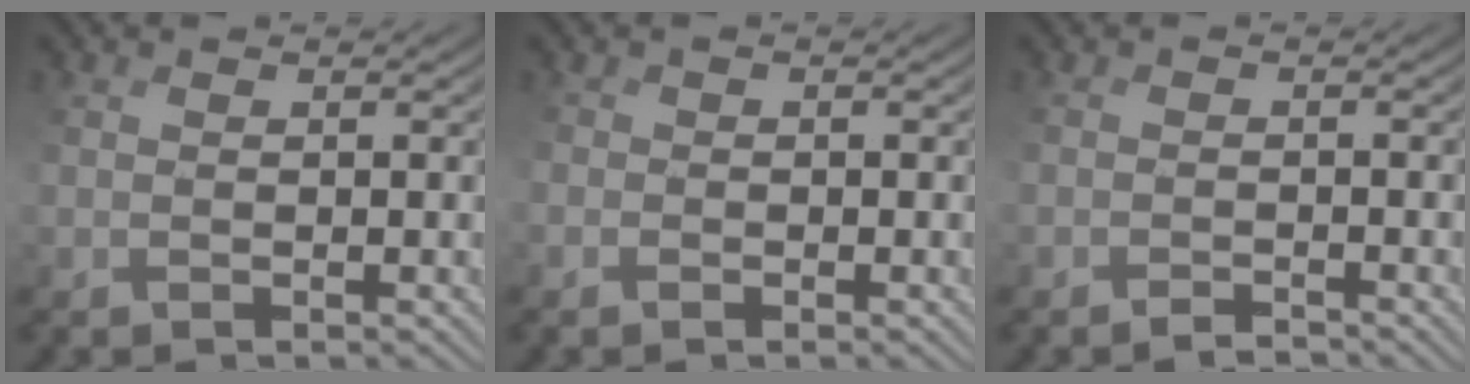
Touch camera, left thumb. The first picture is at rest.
{"total": 1.3, "force": [-0.5, 1.1, 0.6], "torque": [-0.014, 0.001, -0.006]}
{"total": 1.7, "force": [-1.7, 0.0, 0.4], "torque": [0.002, 0.003, -0.030]}